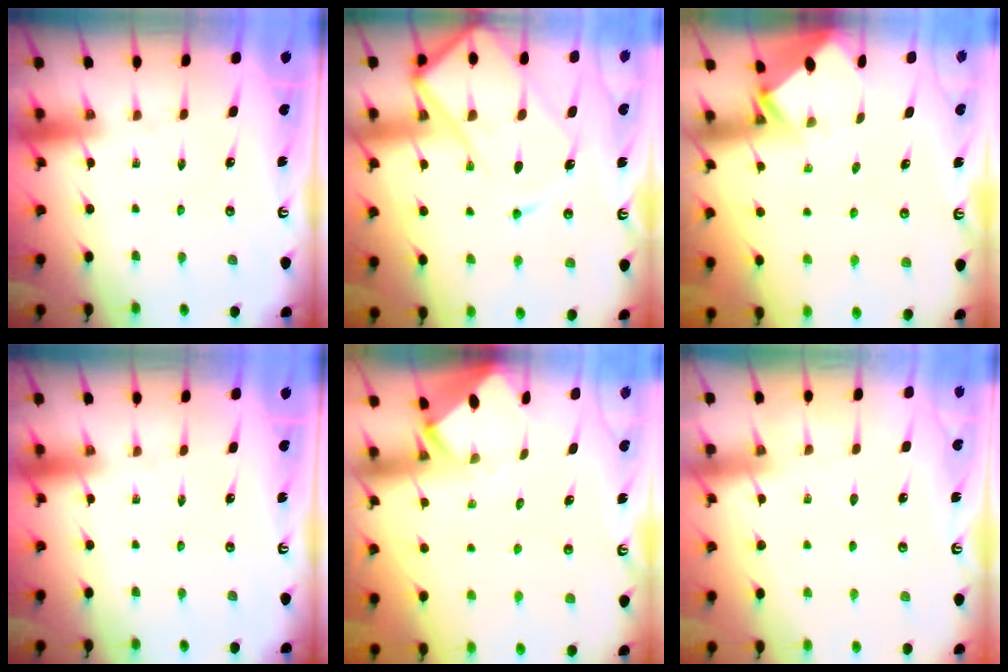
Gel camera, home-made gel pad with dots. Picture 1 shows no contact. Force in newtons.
{"total": 15.4, "press": 15.3, "slide": 1.5}
{"total": 2.9, "press": 2.9, "slide": 0.2}
{"total": 0.0}
{"total": 3.4, "press": 3.4, "slide": 0.3}
{"total": 4.3, "press": 4.2, "slide": 0.6}